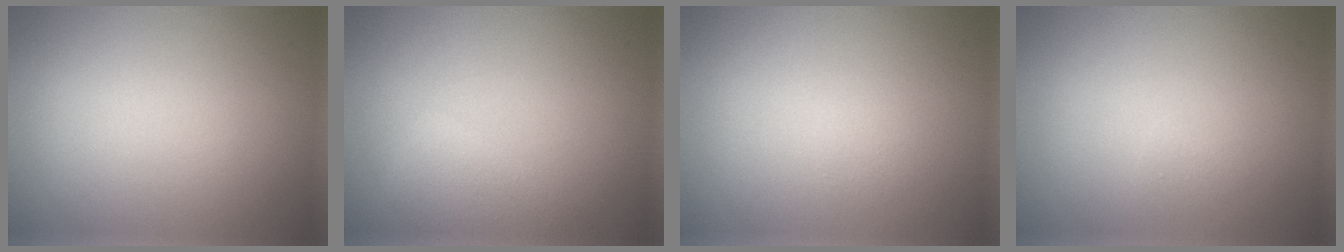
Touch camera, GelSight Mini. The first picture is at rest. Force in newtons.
{"total": 3.2, "press": 3.2, "slide": 0.1}
{"total": 0.9, "press": 0.9, "slide": 0.0}
{"total": 0.7, "press": 0.7, "slide": 0.0}